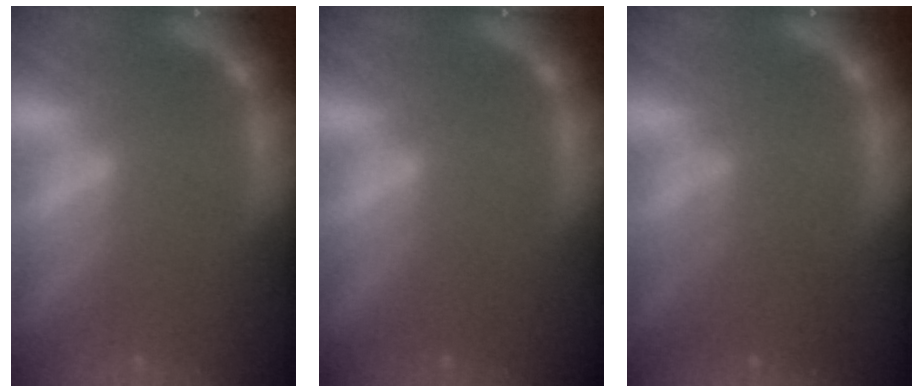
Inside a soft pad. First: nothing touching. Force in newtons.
{"total": 0.9}
{"total": 2.9}